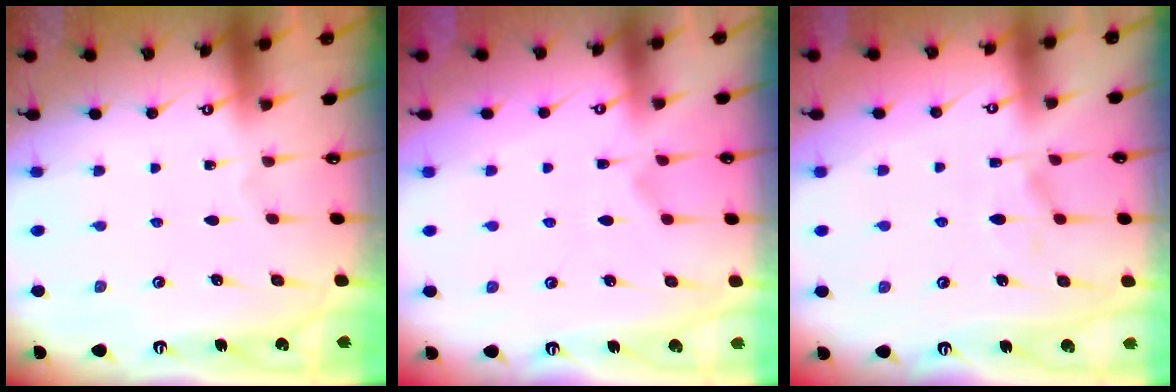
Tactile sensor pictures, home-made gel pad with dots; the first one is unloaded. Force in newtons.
{"total": 1.5, "press": 1.1, "slide": 1.1}
{"total": 1.4, "press": 1.0, "slide": 1.0}